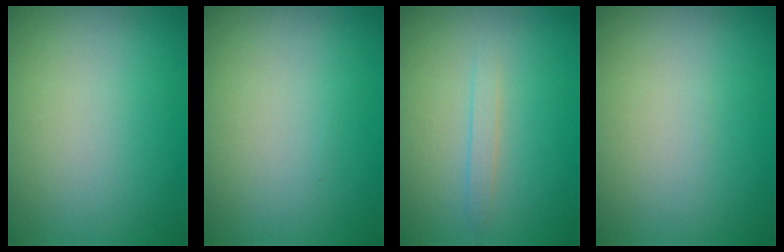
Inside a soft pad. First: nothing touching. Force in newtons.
{"total": 0.0}
{"total": 1.2, "press": 1.2, "slide": 0.1}
{"total": 0.0}